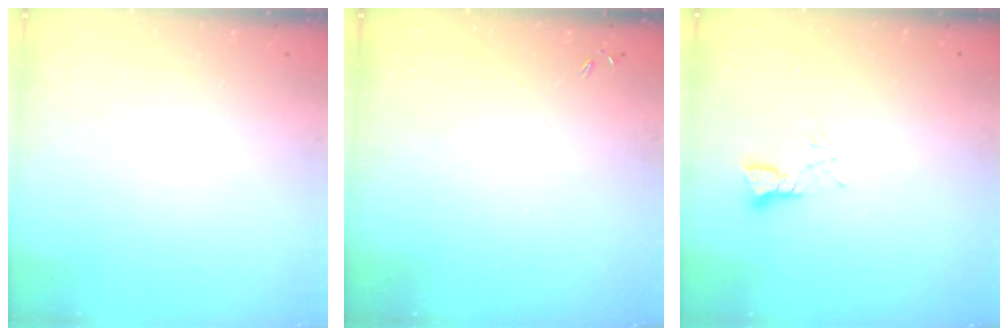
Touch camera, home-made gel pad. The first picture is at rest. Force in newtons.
{"total": 0.0}
{"total": 2.7, "press": 2.7, "slide": 0.2}